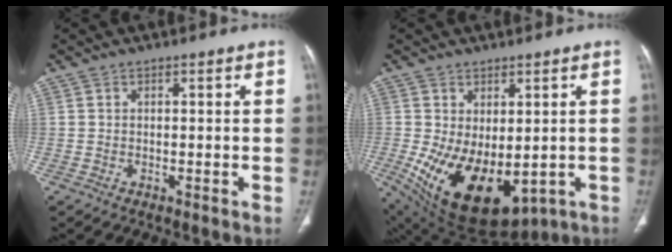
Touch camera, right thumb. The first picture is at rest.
{"total": 17.3, "force": [-3.7, 10.0, 13.7], "torque": [-0.226, -0.016, -0.021]}